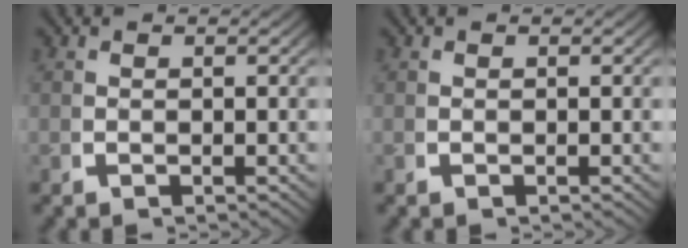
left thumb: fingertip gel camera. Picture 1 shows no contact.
{"total": 0.0}